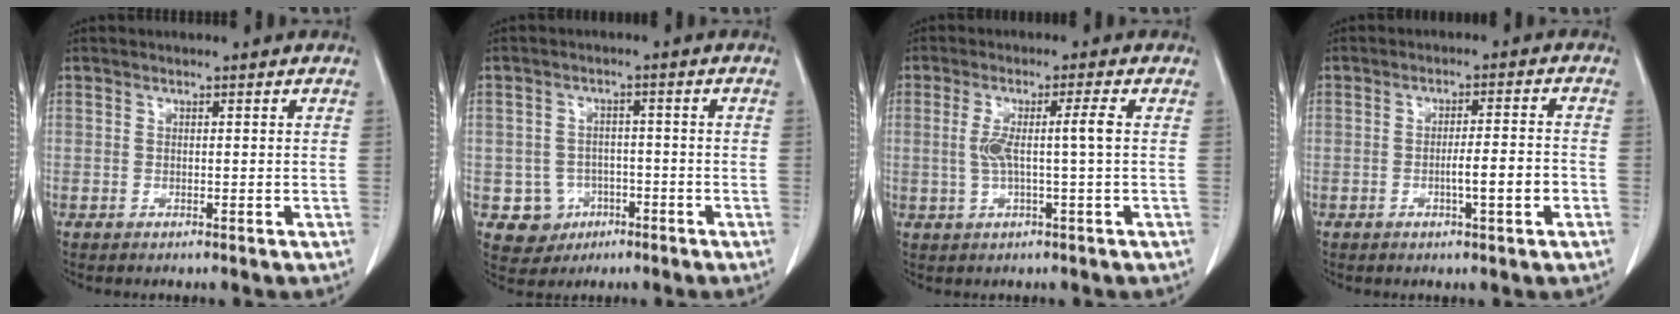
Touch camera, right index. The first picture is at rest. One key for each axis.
{"total": 5.4, "fx": -1.9, "fy": 5.0, "fz": 0.6, "tx": -0.005, "ty": 0.011, "tz": -0.022}
{"total": 4.9, "fx": 0.3, "fy": -0.6, "fz": 4.9, "tx": -0.094, "ty": 0.013, "tz": 0.011}
{"total": 5.0, "fx": -1.6, "fy": 0.2, "fz": 4.8, "tx": -0.071, "ty": 0.003, "tz": -0.020}